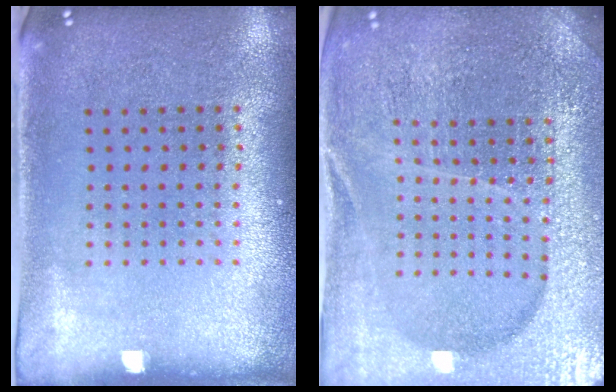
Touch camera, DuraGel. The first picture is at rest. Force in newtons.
{"total": 5.1, "press": 4.7, "slide": 2.0}